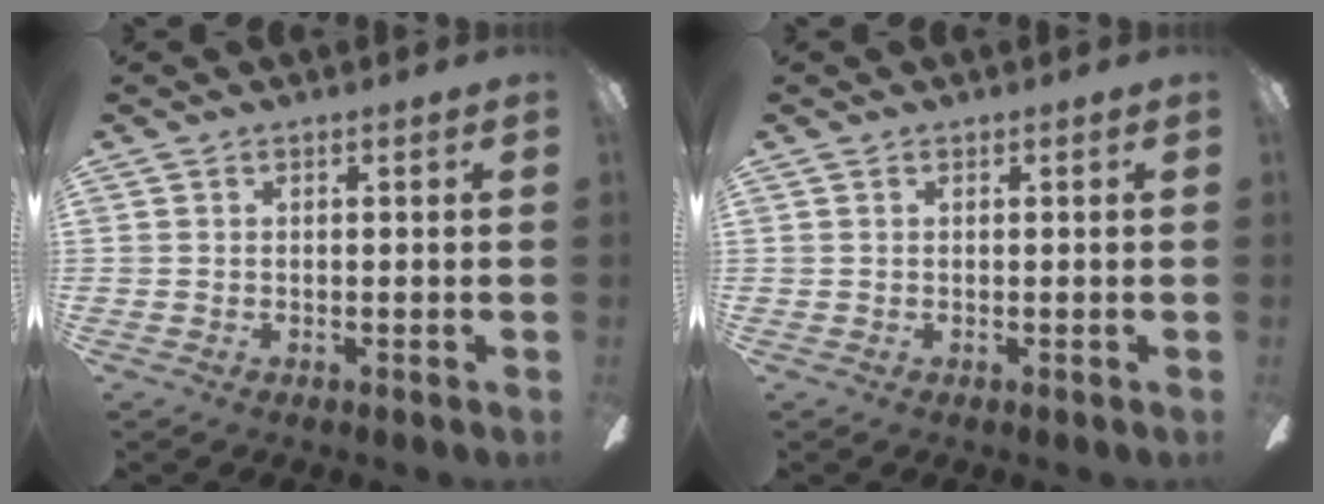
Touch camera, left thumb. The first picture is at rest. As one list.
[{"total": 0.0}]